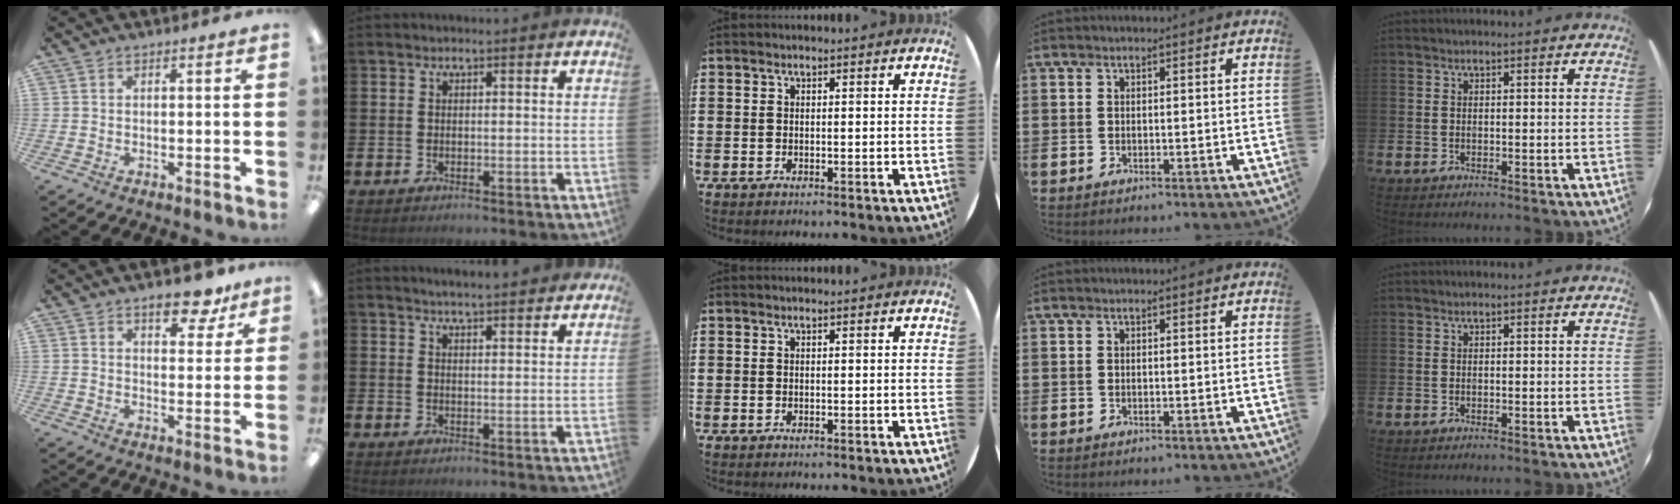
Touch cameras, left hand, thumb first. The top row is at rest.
{"thumb": {"total": 11.6, "force": [7.9, 4.6, 7.1], "torque": [-0.094, -0.033, 0.131]}, "index": {"total": 3.4, "force": [3.4, -0.2, 0.3], "torque": [-0.014, -0.016, 0.062]}}